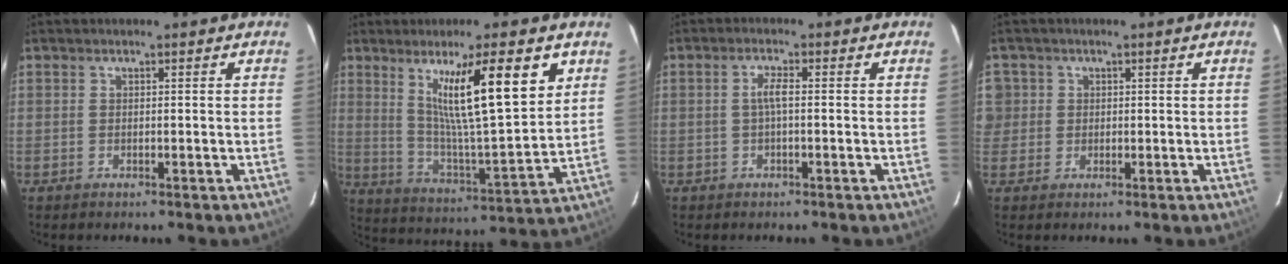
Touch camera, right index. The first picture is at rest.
{"total": 17.6, "force": [8.2, 1.8, 15.5], "torque": [-0.245, -0.008, 0.148]}
{"total": 2.2, "force": [-0.2, 0.1, 2.2], "torque": [-0.043, 0.004, -0.004]}
{"total": 3.7, "force": [0.4, 3.7, 0.2], "torque": [0.015, 0.022, 0.010]}